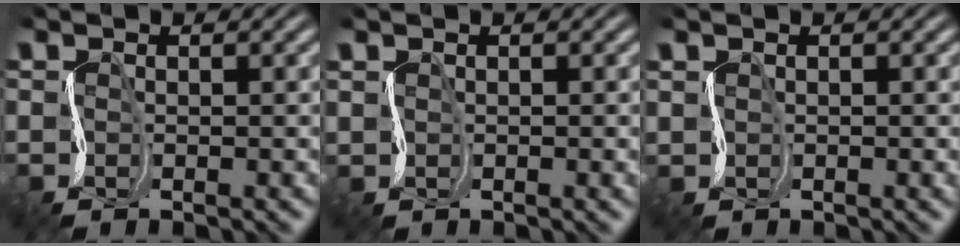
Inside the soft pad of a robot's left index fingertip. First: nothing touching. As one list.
[{"total": 0.7, "force": [0.7, 0.0, -0.2], "torque": [0.003, -0.001, 0.014]}, {"total": 0.9, "force": [0.7, -0.1, -0.5], "torque": [0.006, 0.000, 0.015]}]